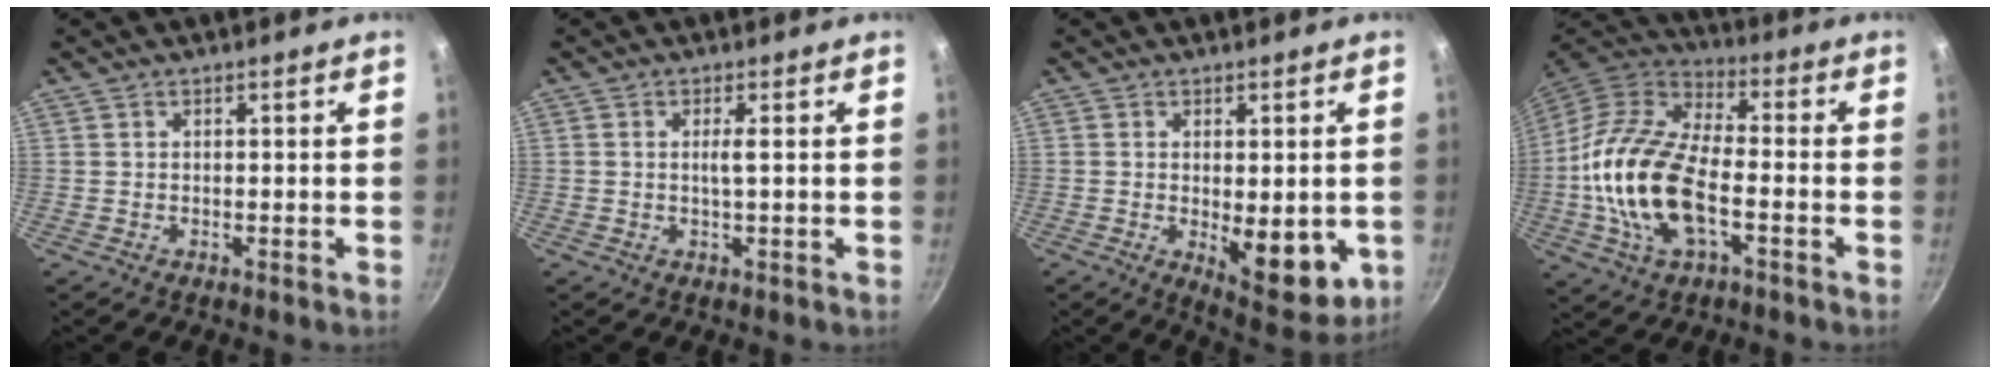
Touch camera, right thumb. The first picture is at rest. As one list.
[{"total": 1.9, "force": [0.1, 0.0, 1.9], "torque": [-0.039, 0.000, 0.002]}, {"total": 11.8, "force": [-1.7, 5.3, 10.4], "torque": [-0.114, -0.016, -0.010]}, {"total": 19.4, "force": [-3.9, 9.9, 16.2], "torque": [-0.306, 0.031, -0.084]}]